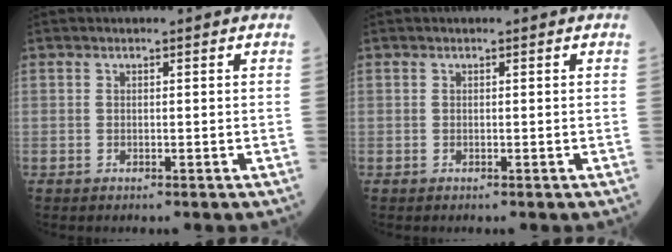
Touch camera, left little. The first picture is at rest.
{"total": 0.0}